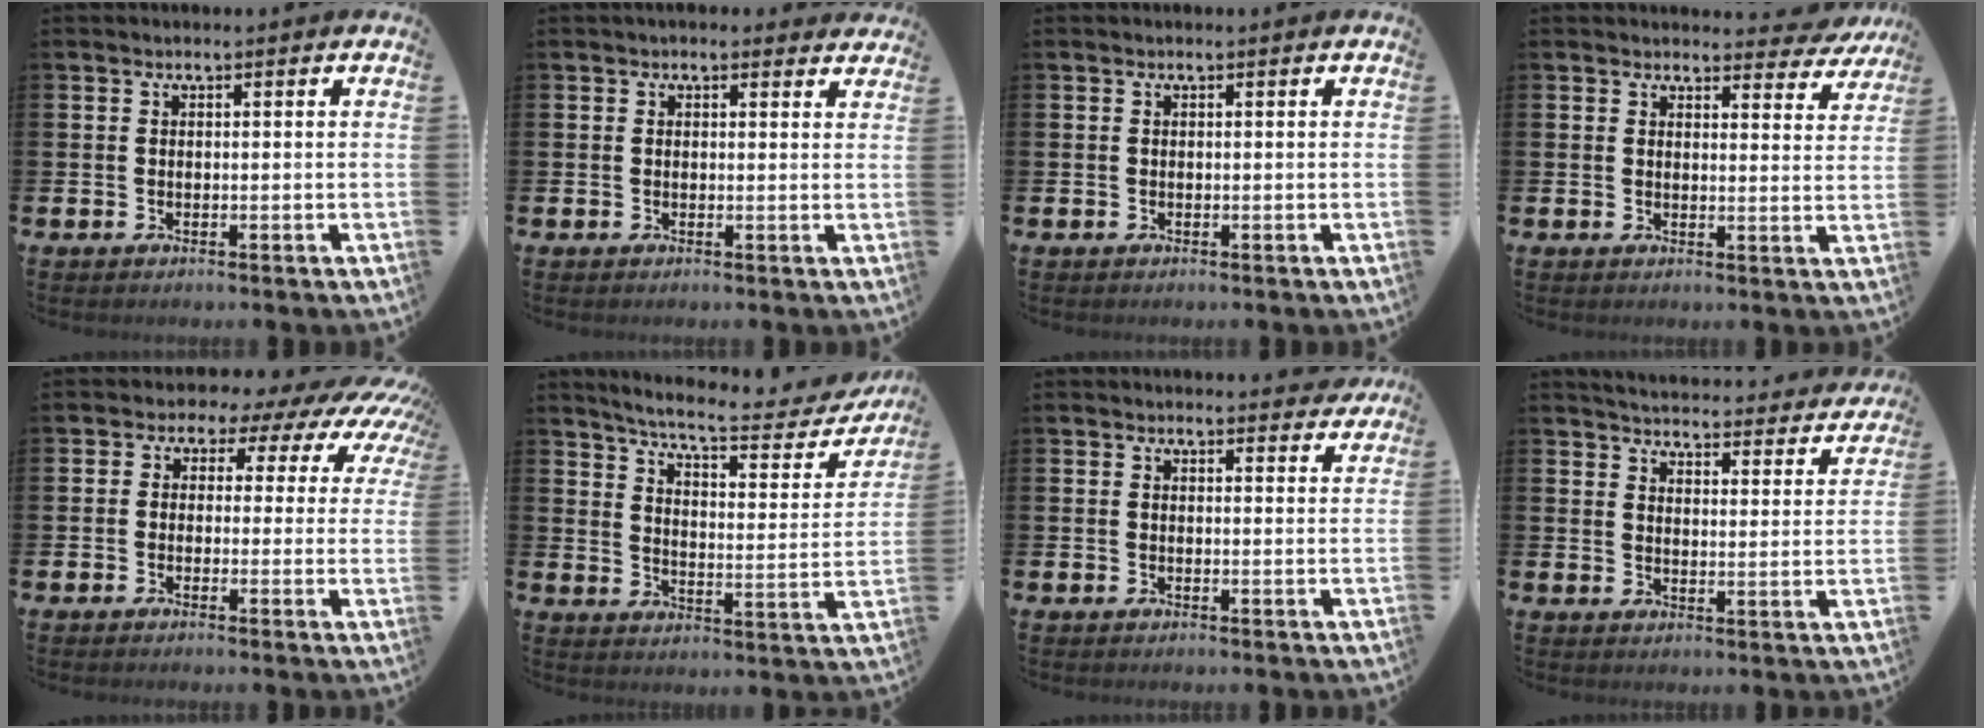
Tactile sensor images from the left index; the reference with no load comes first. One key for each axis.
{"total": 1.3, "fx": 1.2, "fy": 0.5, "fz": 0.2, "tx": 0.003, "ty": 0.000, "tz": 0.020}
{"total": 0.0}
{"total": 3.0, "fx": 2.9, "fy": 0.9, "fz": 0.4, "tx": 0.002, "ty": -0.020, "tz": 0.046}
{"total": 3.5, "fx": 1.6, "fy": 2.9, "fz": 1.1, "tx": -0.028, "ty": -0.028, "tz": 0.010}
{"total": 7.2, "fx": 6.6, "fy": 0.8, "fz": 2.9, "tx": -0.073, "ty": -0.048, "tz": 0.105}
{"total": 2.2, "fx": 2.2, "fy": 0.4, "fz": 0.0, "tx": 0.011, "ty": -0.015, "tz": 0.036}
{"total": 4.3, "fx": 4.2, "fy": 0.4, "fz": 0.4, "tx": -0.024, "ty": -0.039, "tz": 0.070}